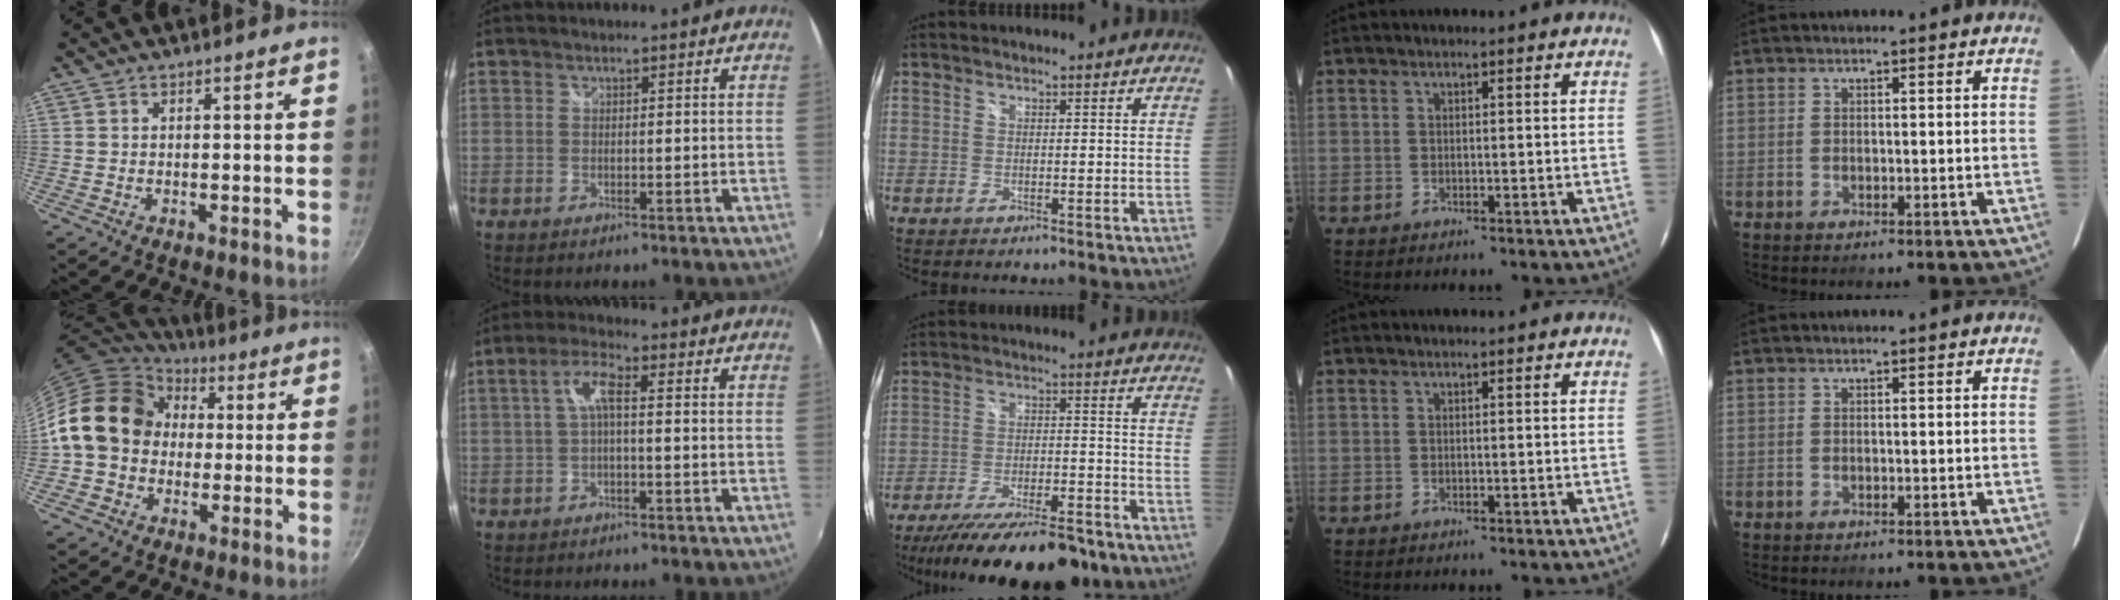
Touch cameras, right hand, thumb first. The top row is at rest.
{"thumb": {"total": 16.1, "force": [1.5, 13.4, 8.9], "torque": [-0.123, 0.036, 0.015]}, "index": {"total": 4.5, "force": [-0.2, 1.0, 4.4], "torque": [-0.091, 0.011, -0.003]}, "middle": {"total": 20.2, "force": [-16.6, 4.8, 10.5], "torque": [-0.193, -0.039, -0.243]}}